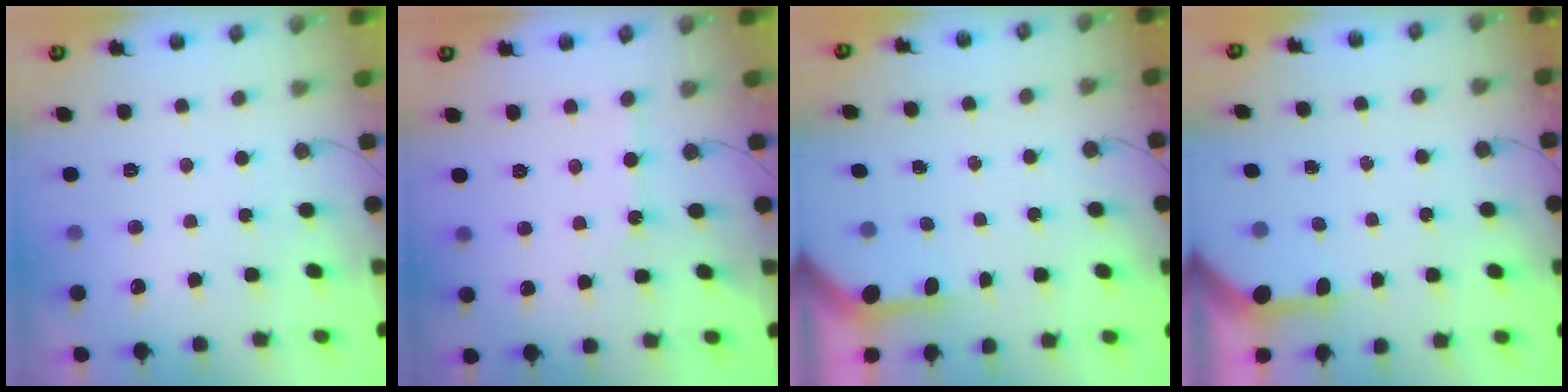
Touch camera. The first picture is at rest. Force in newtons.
{"total": 2.2, "press": 2.2, "slide": 0.3}
{"total": 3.0, "press": 3.0, "slide": 0.3}
{"total": 3.2, "press": 3.2, "slide": 0.3}